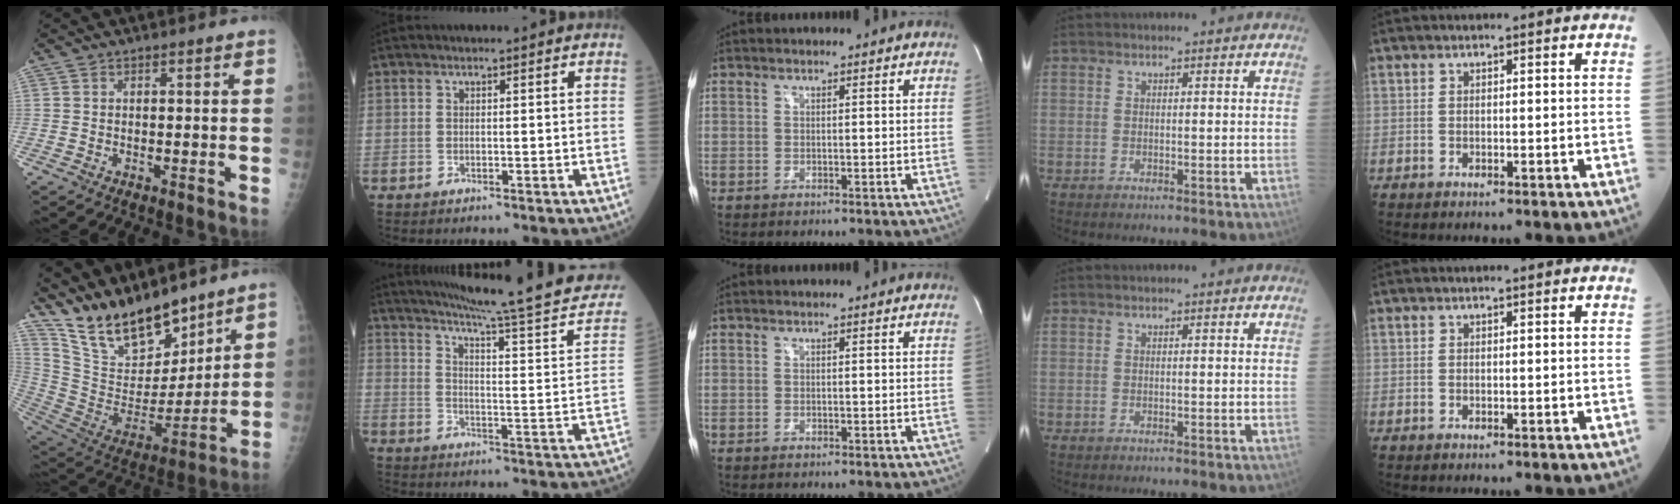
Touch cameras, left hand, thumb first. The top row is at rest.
{"thumb": {"total": 20.1, "force": [16.8, 6.9, 8.5], "torque": [-0.115, -0.092, 0.314]}, "index": {"total": 23.6, "force": [20.8, -0.2, 11.0], "torque": [-0.156, -0.057, 0.269]}}